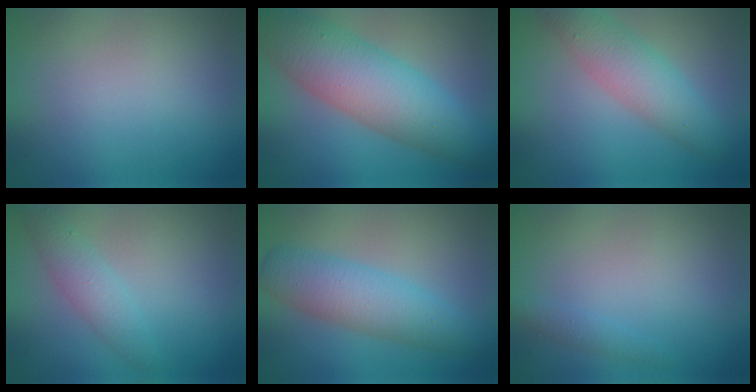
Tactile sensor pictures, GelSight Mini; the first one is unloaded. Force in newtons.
{"total": 8.6, "press": 8.6, "slide": 0.2}
{"total": 4.6, "press": 4.6, "slide": 0.0}
{"total": 2.4, "press": 2.4, "slide": 0.1}
{"total": 5.0, "press": 5.0, "slide": 0.2}
{"total": 0.9, "press": 0.9, "slide": 0.1}